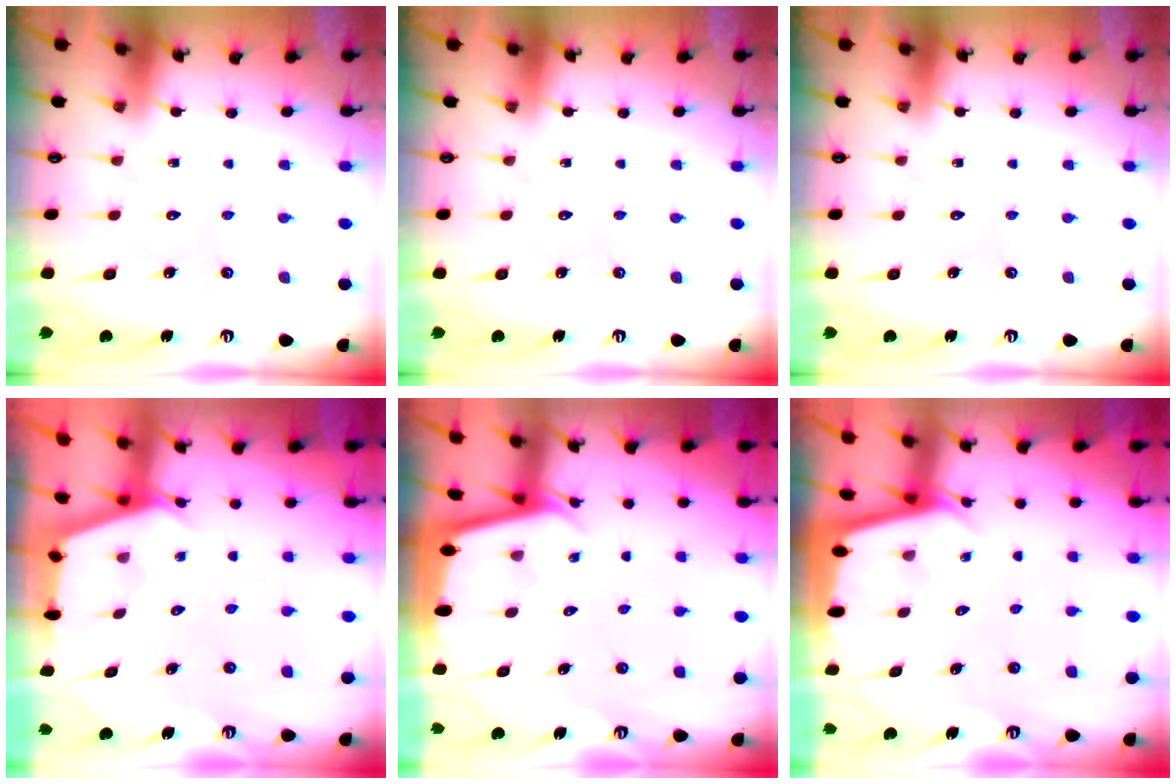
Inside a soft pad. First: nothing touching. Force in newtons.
{"total": 0.0}
{"total": 0.0}
{"total": 2.5, "press": 2.5, "slide": 0.4}
{"total": 2.2, "press": 2.2, "slide": 0.1}
{"total": 2.3, "press": 2.3, "slide": 0.0}